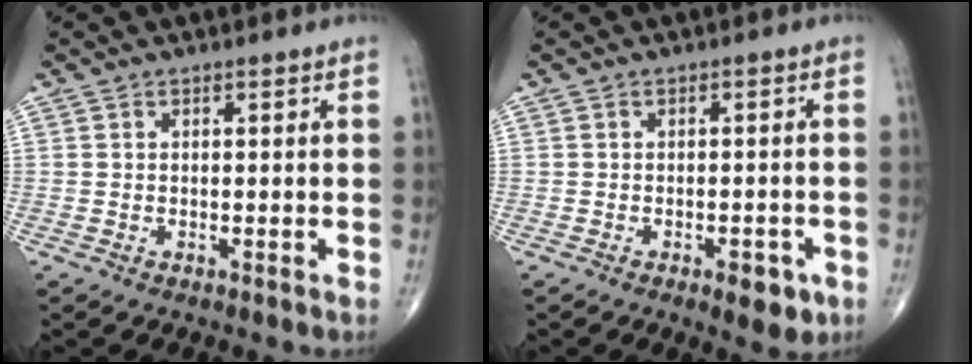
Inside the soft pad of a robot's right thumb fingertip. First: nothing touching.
{"total": 4.8, "force": [-2.3, 2.1, 3.6], "torque": [-0.033, 0.004, -0.024]}